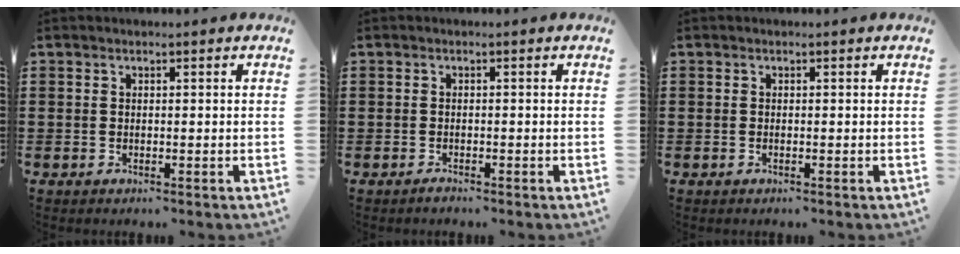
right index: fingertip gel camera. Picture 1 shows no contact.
{"total": 0.9, "force": [-0.9, 0.0, 0.0], "torque": [-0.002, -0.001, -0.018]}
{"total": 0.0}